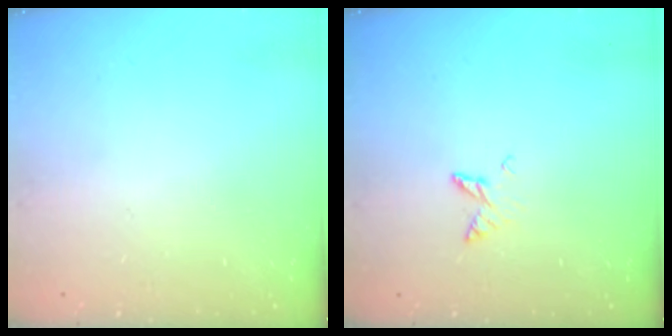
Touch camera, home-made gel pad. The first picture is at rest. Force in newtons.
{"total": 4.7, "press": 4.7, "slide": 0.5}